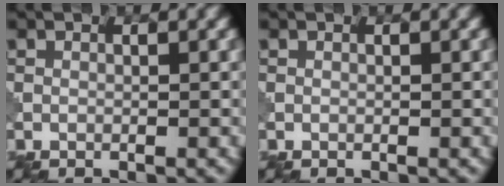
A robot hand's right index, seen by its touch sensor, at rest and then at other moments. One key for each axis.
{"total": 0.0}